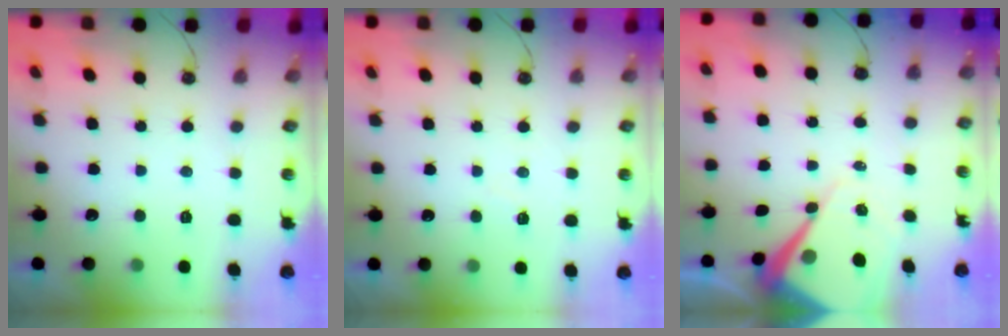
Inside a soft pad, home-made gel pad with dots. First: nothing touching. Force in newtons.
{"total": 5.1, "press": 5.1, "slide": 0.6}
{"total": 10.2, "press": 10.2, "slide": 0.6}